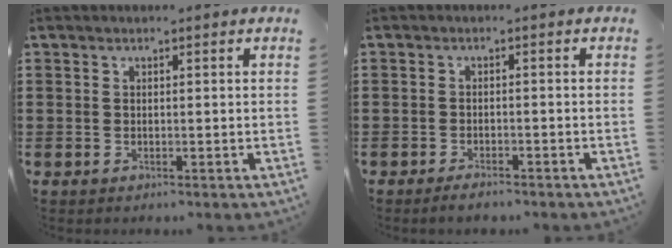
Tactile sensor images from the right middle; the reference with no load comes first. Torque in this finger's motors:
{"motor_torque": [-0.01, 0.01, -0.03, 0.00]}